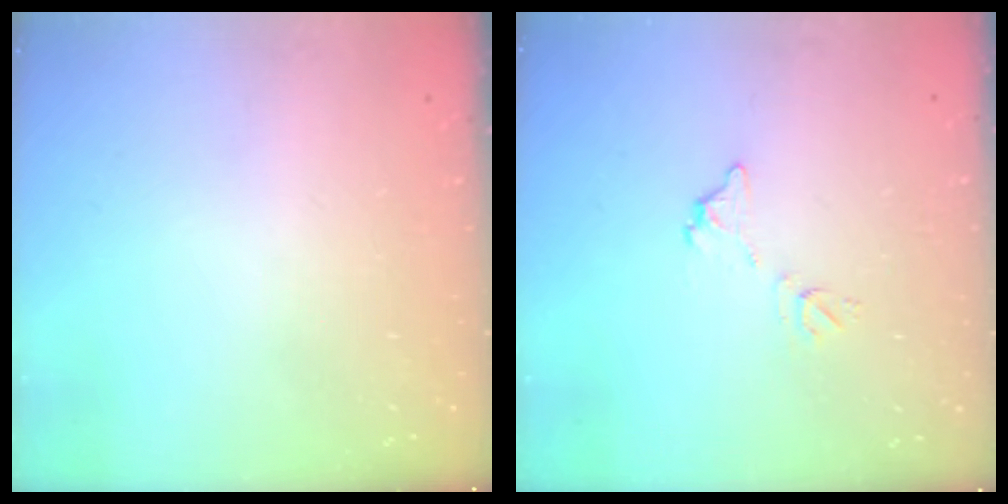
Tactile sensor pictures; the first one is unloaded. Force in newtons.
{"total": 6.2, "press": 6.2, "slide": 0.3}